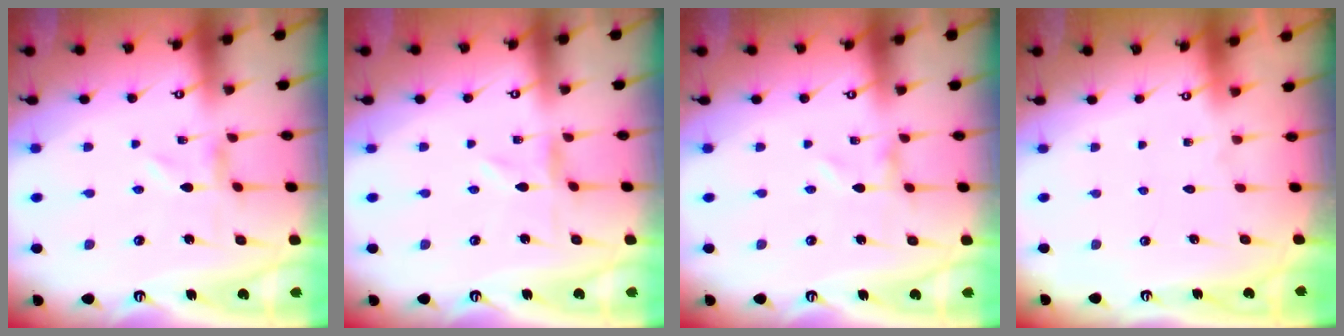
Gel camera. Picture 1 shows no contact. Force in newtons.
{"total": 0.7, "press": 0.7, "slide": 0.1}
{"total": 0.0}
{"total": 1.6, "press": 1.6, "slide": 0.1}